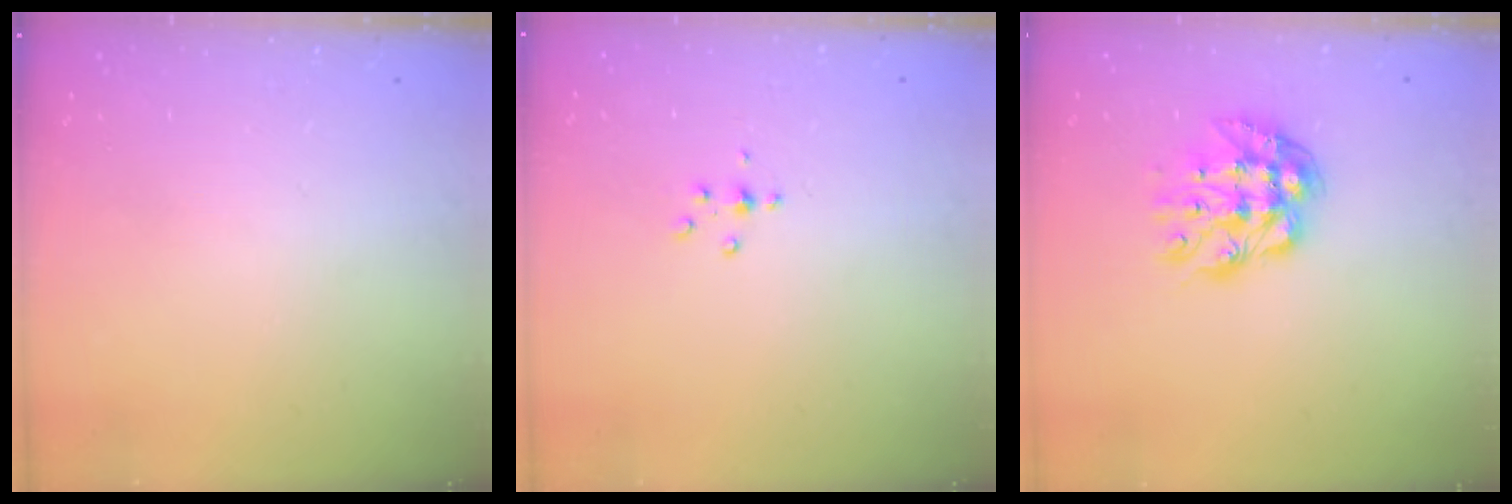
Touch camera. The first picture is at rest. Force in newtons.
{"total": 4.5, "press": 4.1, "slide": 1.7}
{"total": 10.9, "press": 10.8, "slide": 0.9}